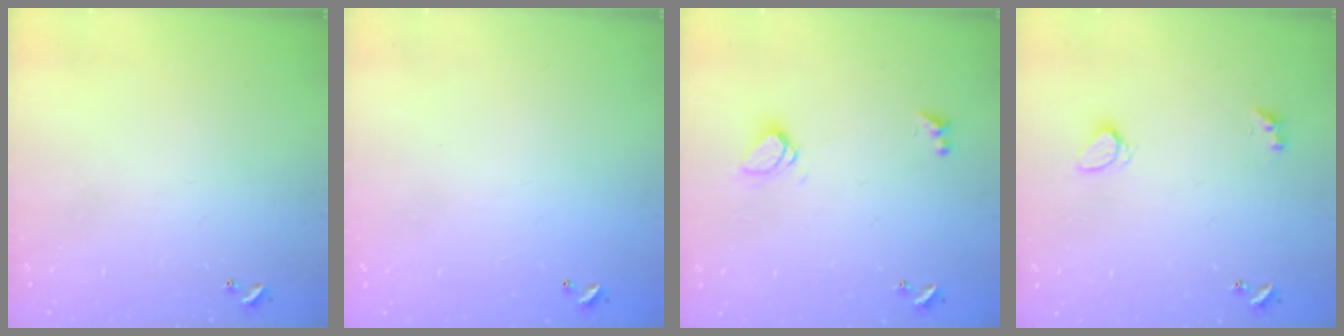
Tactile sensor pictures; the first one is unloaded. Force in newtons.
{"total": 2.8, "press": 2.8, "slide": 0.1}
{"total": 1.6, "press": 1.5, "slide": 0.4}
{"total": 2.1, "press": 2.0, "slide": 0.6}